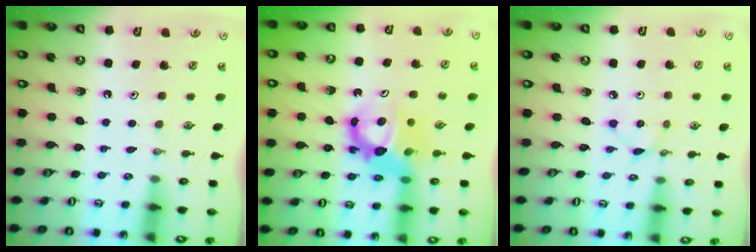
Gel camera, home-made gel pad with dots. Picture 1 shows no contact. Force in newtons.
{"total": 10.1, "press": 10.1, "slide": 0.8}
{"total": 2.2, "press": 2.2, "slide": 0.3}